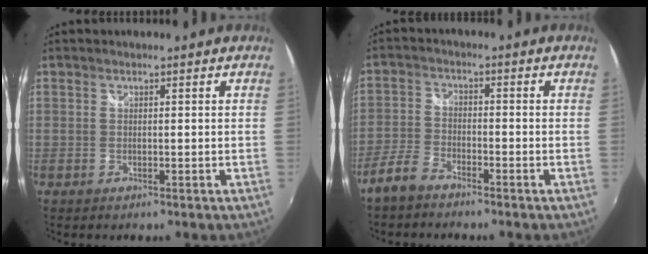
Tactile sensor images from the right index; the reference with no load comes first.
{"total": 4.8, "force": [-3.9, 1.8, 2.2], "torque": [-0.056, 0.005, -0.082]}